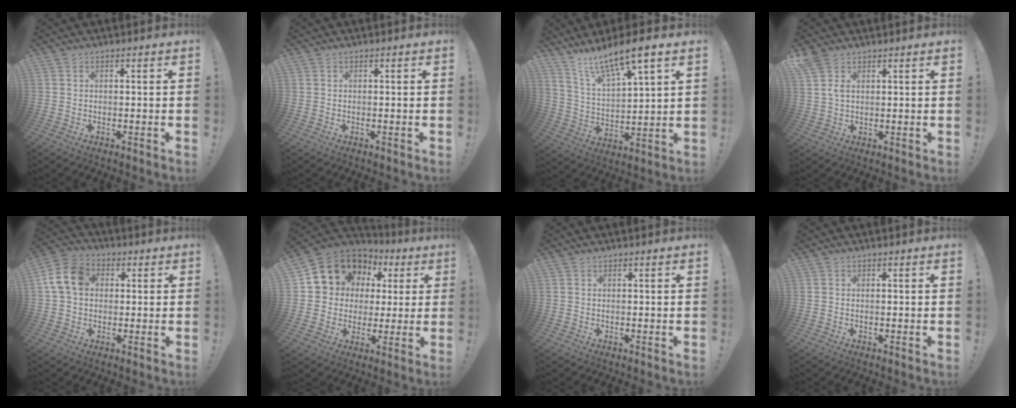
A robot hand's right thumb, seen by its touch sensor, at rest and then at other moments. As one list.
[{"total": 0.0}, {"total": 11.8, "force": [9.7, 1.6, 6.6], "torque": [-0.122, -0.070, 0.165]}, {"total": 4.4, "force": [2.7, 2.1, 2.7], "torque": [-0.051, -0.008, 0.051]}, {"total": 11.1, "force": [2.1, 8.5, 6.8], "torque": [-0.122, 0.013, 0.044]}, {"total": 11.9, "force": [6.0, 9.8, 3.3], "torque": [-0.051, -0.041, 0.128]}, {"total": 0.0}, {"total": 0.0}]